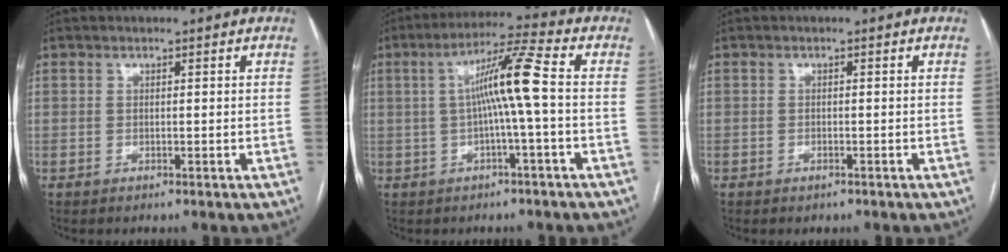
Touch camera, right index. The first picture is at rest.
{"total": 8.4, "force": [0.1, -1.3, 8.3], "torque": [-0.148, 0.014, 0.004]}
{"total": 0.7, "force": [-0.5, 0.4, 0.3], "torque": [-0.008, 0.000, -0.004]}